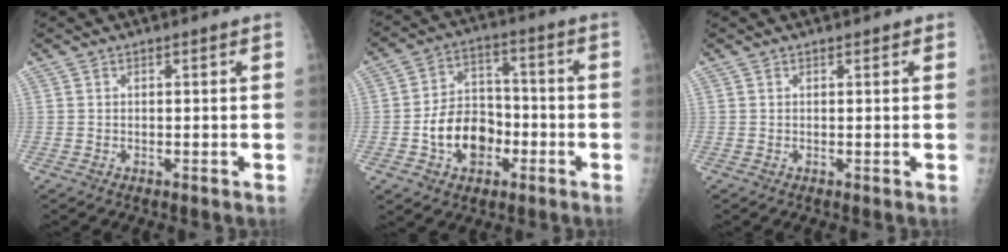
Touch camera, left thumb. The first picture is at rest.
{"total": 11.8, "force": [-3.6, 8.7, 7.1], "torque": [-0.083, 0.034, -0.063]}
{"total": 0.7, "force": [0.5, 0.4, 0.3], "torque": [-0.001, -0.002, 0.004]}